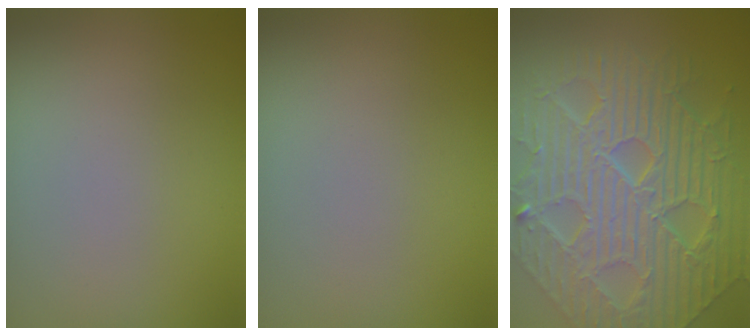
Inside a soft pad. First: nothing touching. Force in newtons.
{"total": 0.0}
{"total": 10.8, "press": 7.4, "slide": 7.9}